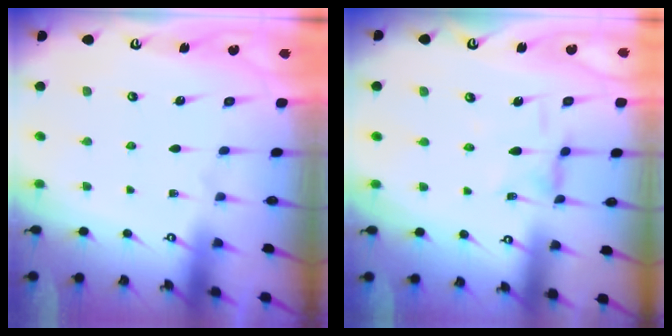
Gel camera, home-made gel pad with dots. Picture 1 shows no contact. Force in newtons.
{"total": 2.5, "press": 2.5, "slide": 0.4}